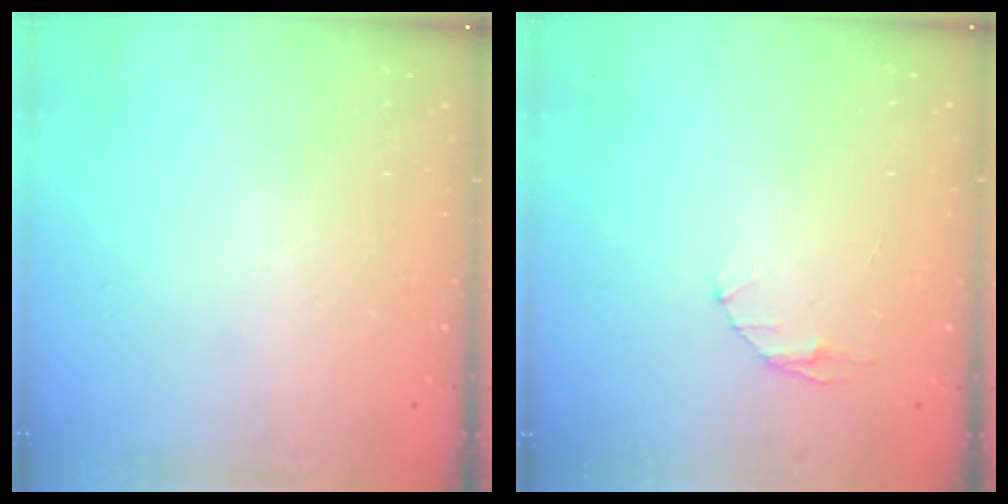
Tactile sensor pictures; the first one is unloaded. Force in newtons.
{"total": 2.9, "press": 2.9, "slide": 0.4}